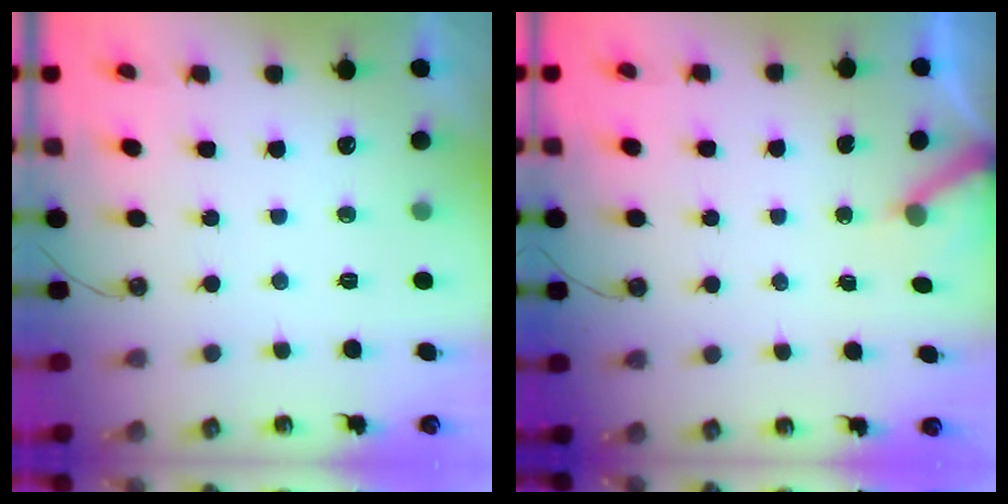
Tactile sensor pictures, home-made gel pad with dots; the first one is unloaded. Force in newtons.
{"total": 3.7, "press": 3.7, "slide": 0.3}